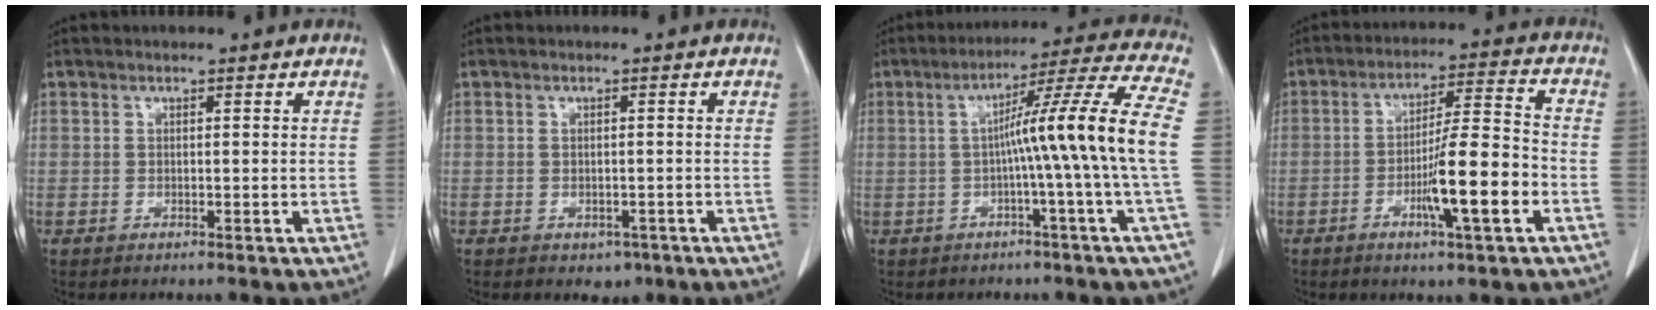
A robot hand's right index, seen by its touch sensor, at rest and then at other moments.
{"total": 2.1, "force": [-1.2, 1.5, 0.9], "torque": [-0.006, 0.003, -0.007]}
{"total": 13.6, "force": [-1.0, -2.8, 13.2], "torque": [-0.189, 0.013, -0.020]}
{"total": 11.1, "force": [-3.9, 0.6, 10.4], "torque": [-0.173, -0.001, -0.065]}